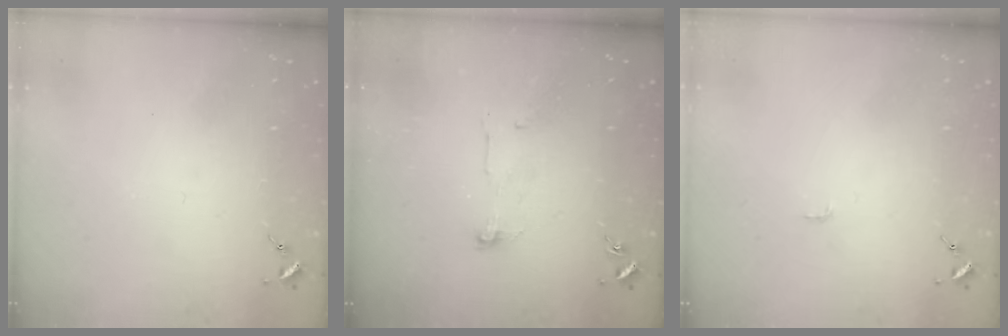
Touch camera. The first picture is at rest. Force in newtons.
{"total": 4.1, "press": 4.1, "slide": 0.3}
{"total": 2.8, "press": 2.8, "slide": 0.3}